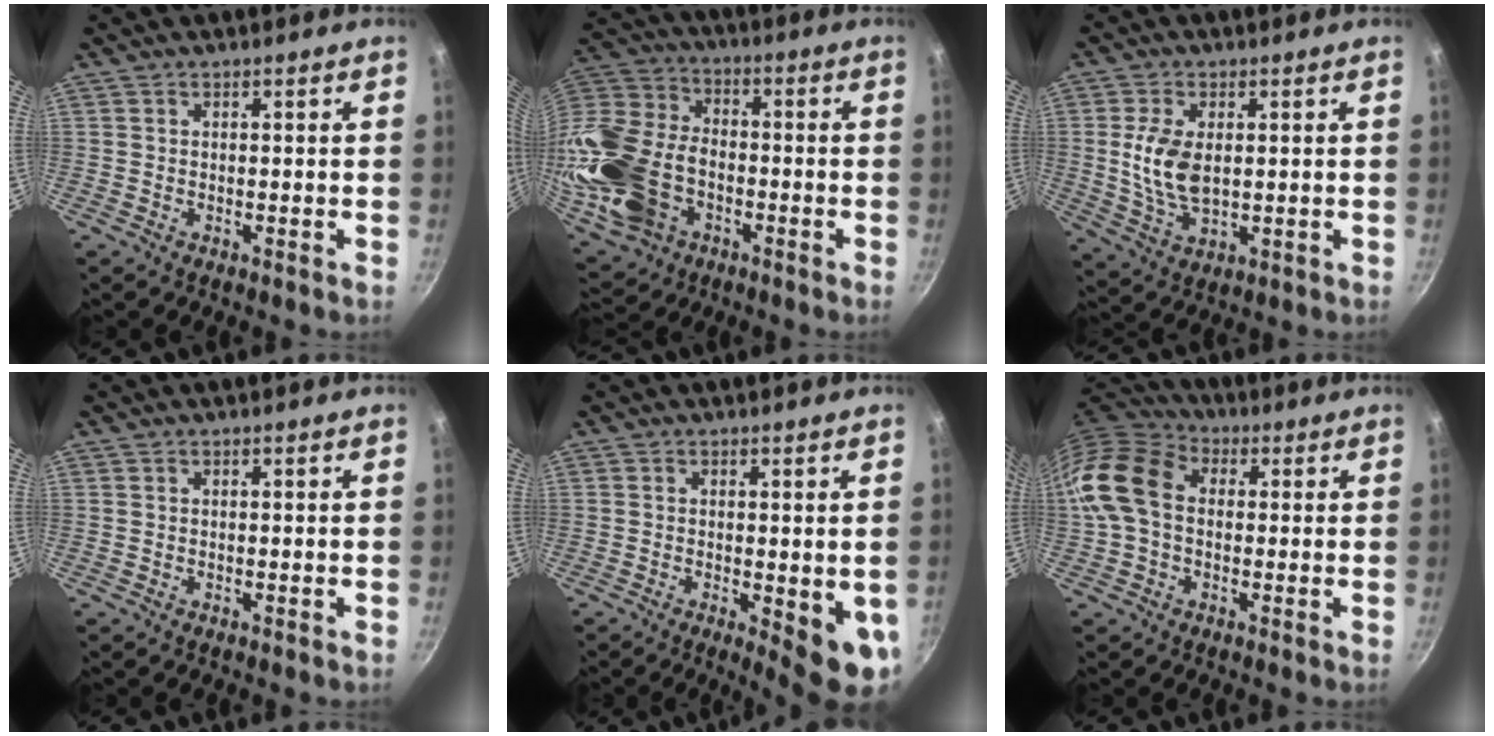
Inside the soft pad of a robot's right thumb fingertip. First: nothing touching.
{"total": 22.2, "force": [-6.0, 15.4, 14.8], "torque": [-0.306, 0.030, -0.110]}
{"total": 9.4, "force": [0.9, 5.5, 7.6], "torque": [-0.149, -0.011, 0.022]}
{"total": 0.0}
{"total": 8.3, "force": [-1.2, 2.5, 7.8], "torque": [-0.086, -0.012, -0.009]}
{"total": 13.1, "force": [0.5, 9.6, 9.0], "torque": [-0.152, 0.031, -0.011]}